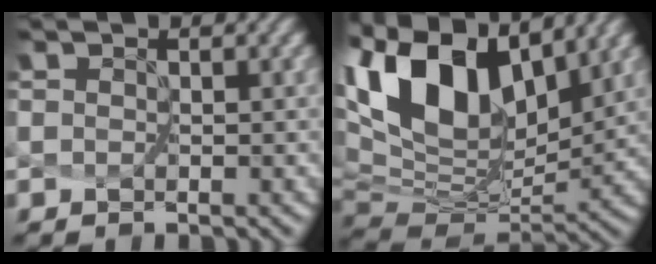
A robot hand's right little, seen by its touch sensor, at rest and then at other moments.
{"total": 13.5, "force": [6.7, 7.4, 9.1], "torque": [-0.204, 0.036, 0.133]}